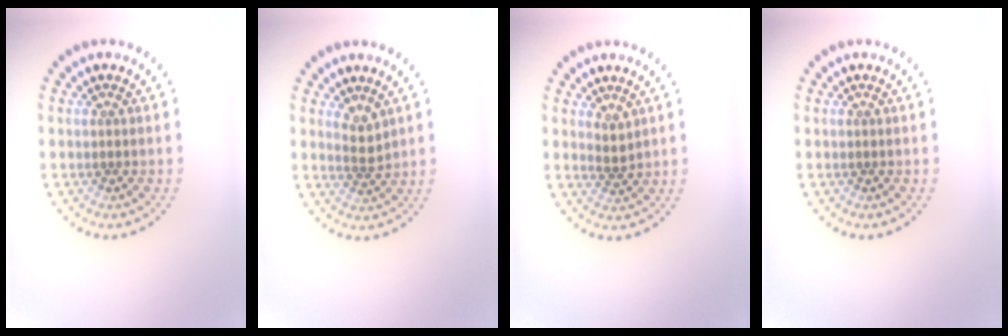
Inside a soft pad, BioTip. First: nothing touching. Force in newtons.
{"total": 1.7, "press": 1.3, "slide": 1.2}
{"total": 1.3, "press": 0.9, "slide": 0.9}
{"total": 0.0}